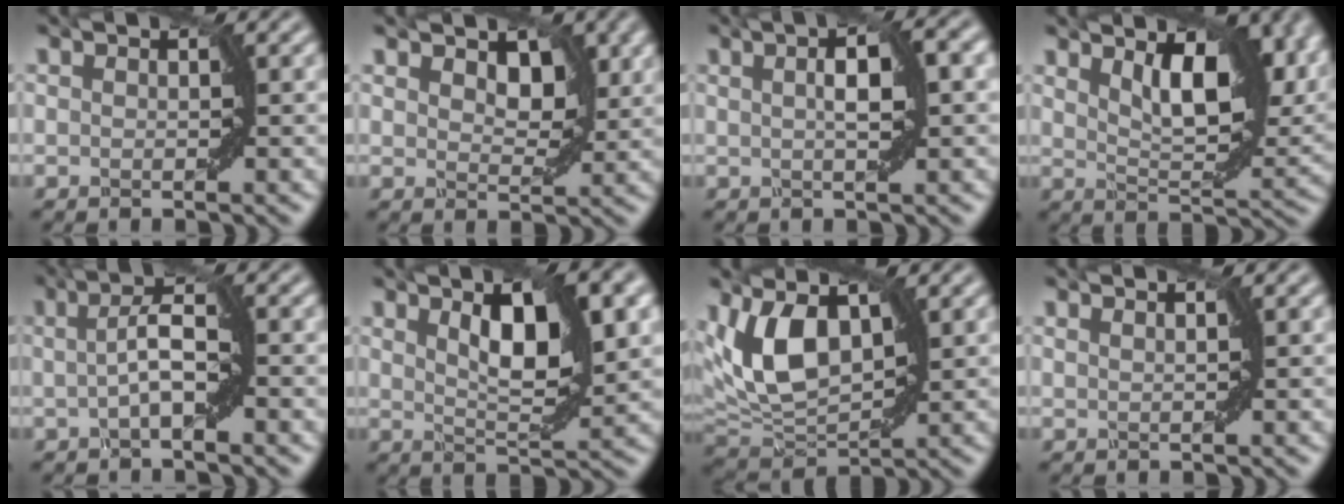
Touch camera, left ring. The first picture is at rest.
{"total": 3.4, "force": [1.7, 1.9, 2.3], "torque": [-0.042, -0.004, 0.028]}
{"total": 4.4, "force": [1.3, 1.0, 4.1], "torque": [-0.062, 0.013, 0.019]}
{"total": 10.6, "force": [4.8, 4.3, 8.4], "torque": [-0.113, 0.014, 0.070]}
{"total": 3.3, "force": [0.0, 0.6, 3.2], "torque": [-0.058, 0.008, -0.002]}
{"total": 7.2, "force": [2.6, 2.3, 6.3], "torque": [-0.098, 0.003, 0.046]}
{"total": 8.1, "force": [2.4, 4.3, 6.5], "torque": [-0.142, 0.004, 0.041]}
{"total": 1.9, "force": [1.5, 0.7, 1.1], "torque": [0.006, -0.003, -0.001]}